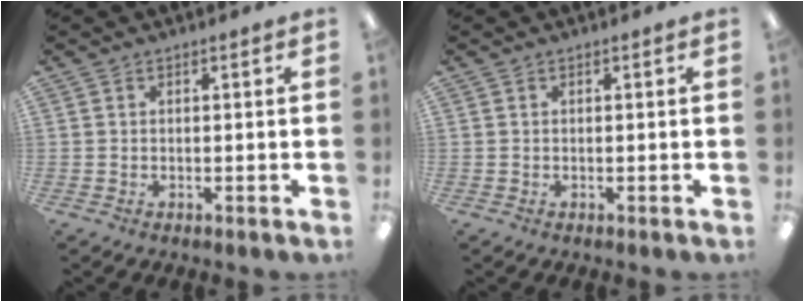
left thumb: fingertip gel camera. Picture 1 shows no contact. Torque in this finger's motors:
{"motor_torque": [-0.15, 0.12, -0.14, 0.08, 0.00]}